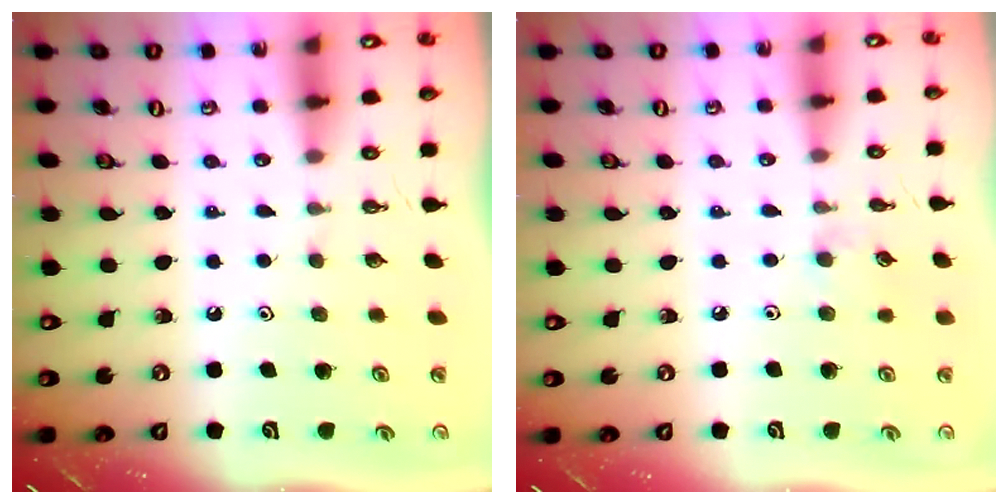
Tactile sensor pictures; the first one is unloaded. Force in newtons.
{"total": 6.1, "press": 6.0, "slide": 0.6}